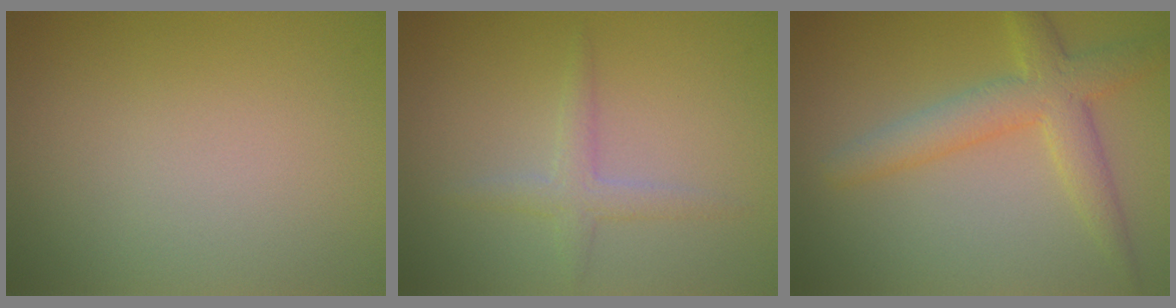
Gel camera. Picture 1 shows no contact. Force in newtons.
{"total": 1.9, "press": 1.9, "slide": 0.1}
{"total": 4.6, "press": 4.6, "slide": 0.2}